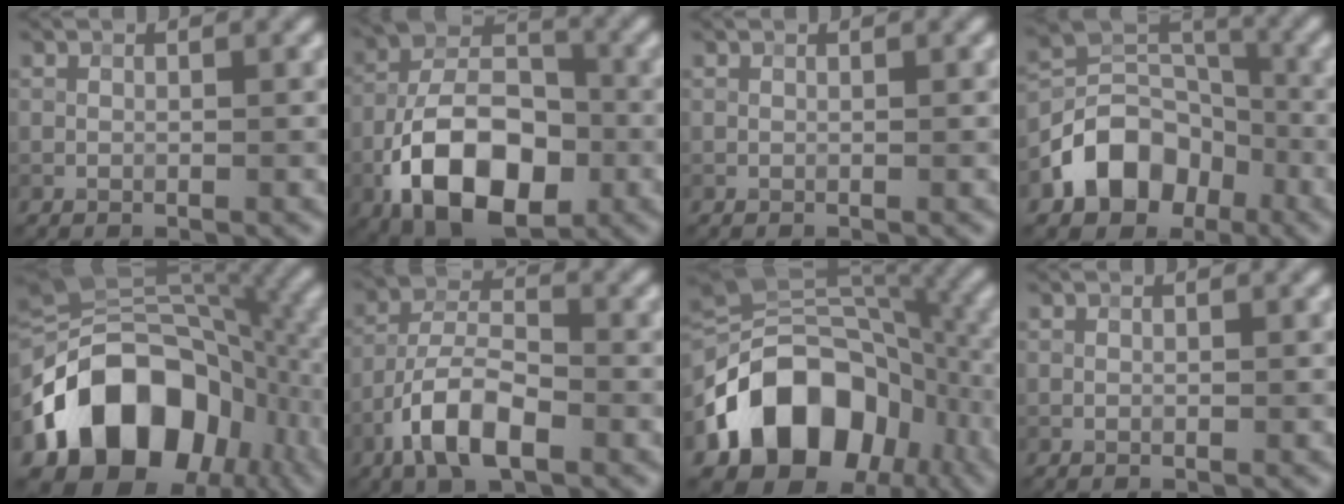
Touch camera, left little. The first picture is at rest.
{"total": 12.8, "force": [-5.4, 7.1, 9.2], "torque": [-0.164, 0.000, -0.104]}
{"total": 0.0}
{"total": 7.8, "force": [-3.7, 5.7, 3.8], "torque": [-0.052, -0.002, -0.076]}
{"total": 15.6, "force": [-5.7, 11.0, 9.4], "torque": [-0.147, 0.004, -0.109]}
{"total": 6.7, "force": [-3.4, 2.9, 5.1], "torque": [-0.091, 0.005, -0.071]}
{"total": 13.7, "force": [-5.4, 9.8, 8.0], "torque": [-0.131, 0.009, -0.108]}
{"total": 0.0}